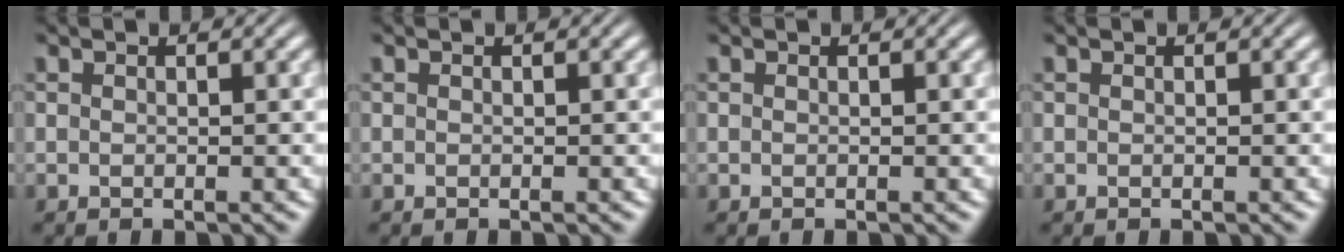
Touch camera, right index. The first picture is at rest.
{"total": 0.0}
{"total": 0.0}
{"total": 0.0}